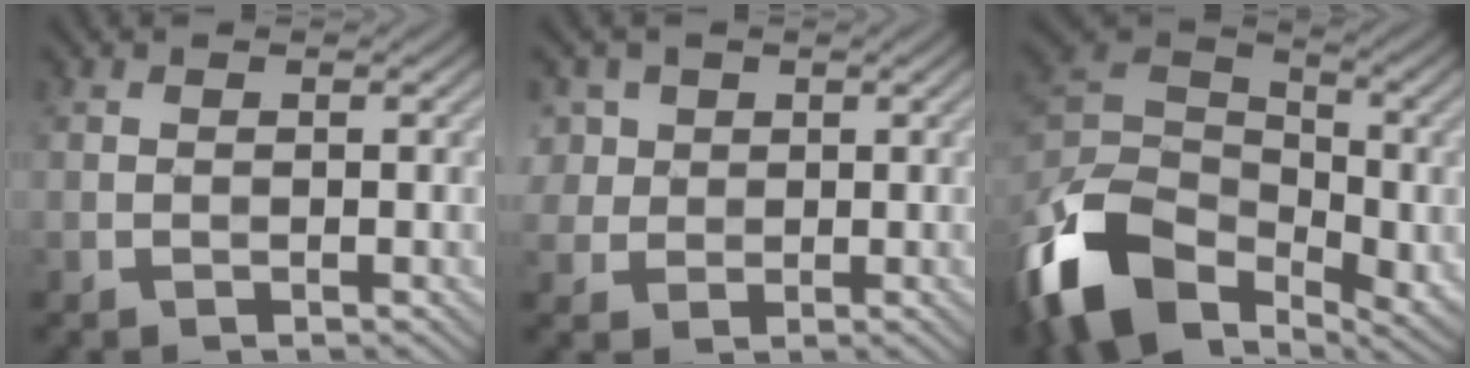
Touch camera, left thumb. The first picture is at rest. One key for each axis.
{"total": 4.2, "fx": 1.5, "fy": 3.7, "fz": 1.3, "tx": -0.066, "ty": 0.010, "tz": 0.030}
{"total": 15.2, "fx": -7.8, "fy": 9.8, "fz": 8.6, "tx": -0.224, "ty": -0.011, "tz": -0.154}